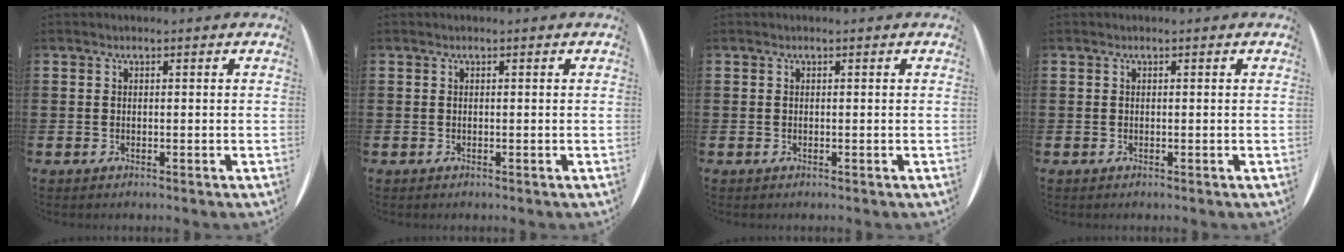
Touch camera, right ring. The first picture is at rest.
{"total": 0.0}
{"total": 0.0}
{"total": 0.0}